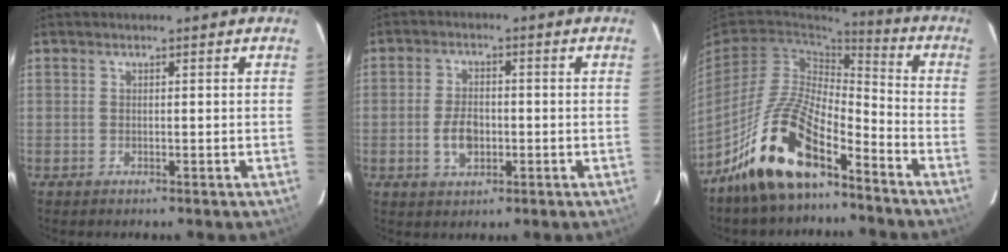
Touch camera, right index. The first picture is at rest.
{"total": 5.6, "force": [-1.3, 3.4, 4.2], "torque": [-0.085, 0.003, -0.018]}
{"total": 16.1, "force": [-10.8, 5.8, 10.4], "torque": [-0.205, 0.003, -0.200]}